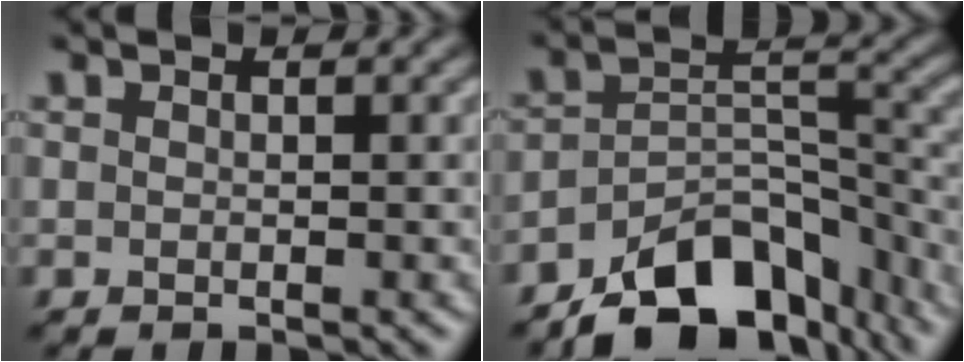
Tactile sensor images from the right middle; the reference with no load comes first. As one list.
[{"total": 11.0, "force": [-8.1, 5.1, 5.3], "torque": [-0.075, -0.002, -0.136]}]